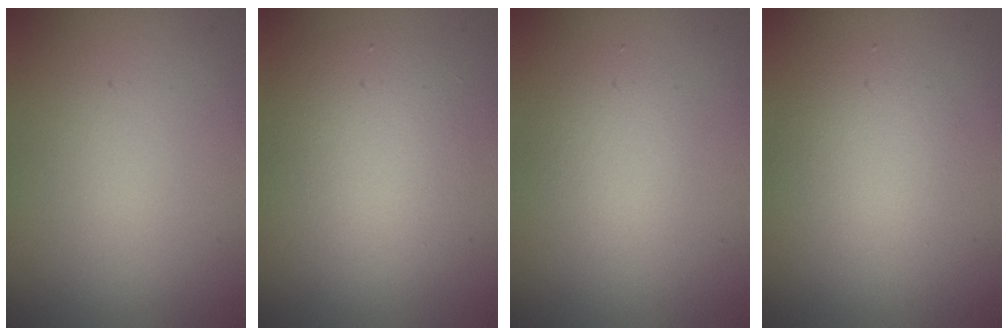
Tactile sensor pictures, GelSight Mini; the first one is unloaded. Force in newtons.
{"total": 5.1, "press": 5.1, "slide": 0.3}
{"total": 1.9, "press": 1.9, "slide": 0.0}
{"total": 2.9, "press": 2.9, "slide": 0.2}